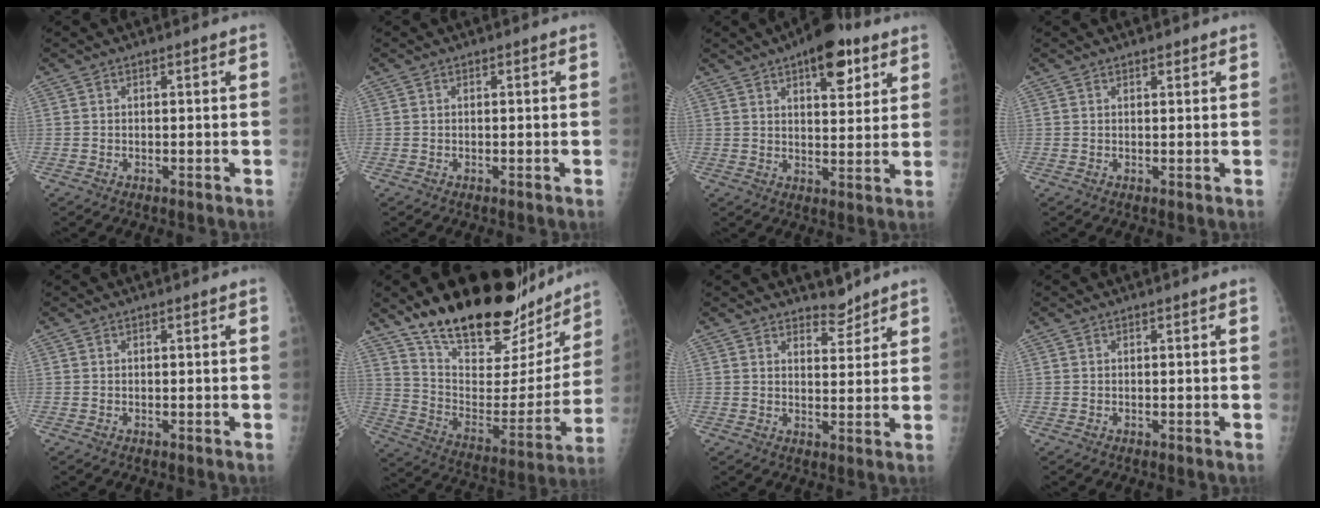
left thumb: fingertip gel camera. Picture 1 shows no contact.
{"total": 0.0}
{"total": 11.2, "force": [6.3, 4.8, 8.0], "torque": [-0.083, -0.024, 0.086]}
{"total": 1.1, "force": [0.9, 0.4, 0.5], "torque": [-0.005, -0.005, 0.012]}
{"total": 0.0}
{"total": 29.4, "force": [22.2, 11.4, 15.5], "torque": [-0.209, -0.087, 0.342]}
{"total": 3.7, "force": [3.4, 1.4, 0.6], "torque": [0.008, -0.029, 0.054]}
{"total": 0.0}